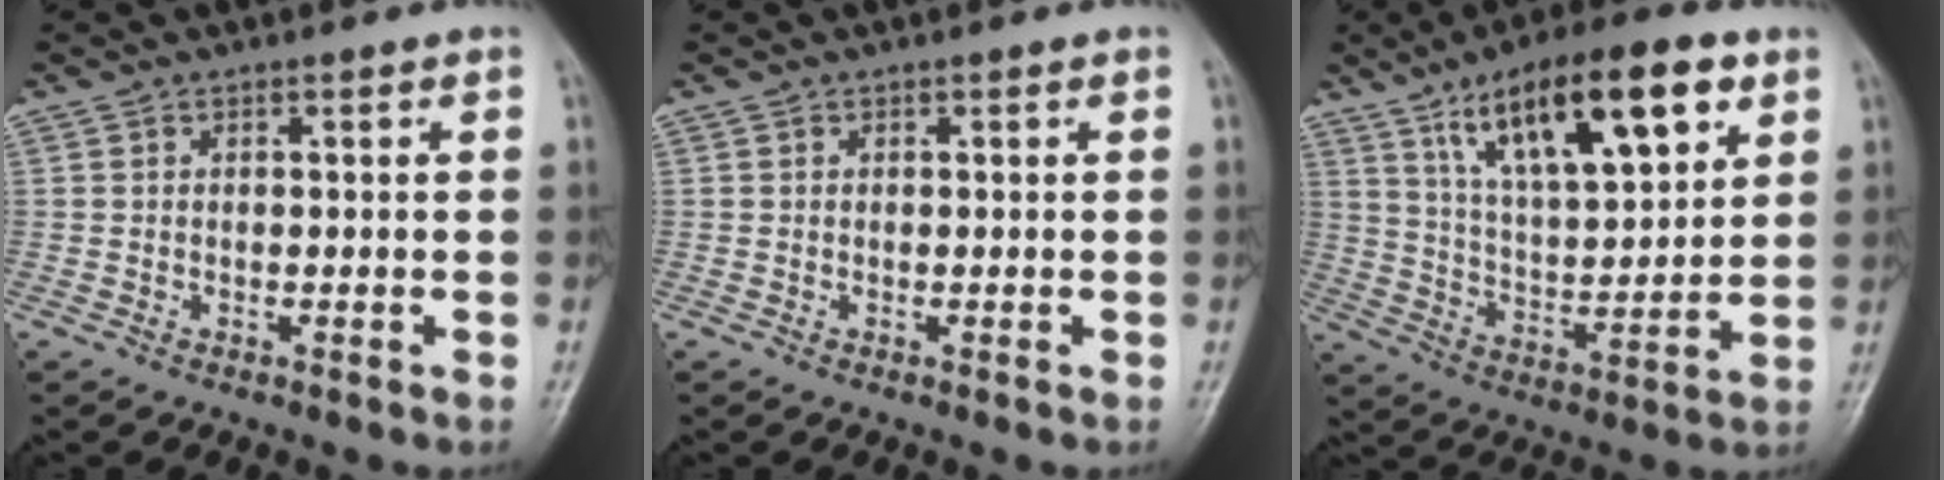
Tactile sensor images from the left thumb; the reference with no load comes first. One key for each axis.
{"total": 0.0}
{"total": 19.8, "fx": 10.0, "fy": 7.1, "fz": 15.5, "tx": -0.221, "ty": -0.031, "tz": 0.172}